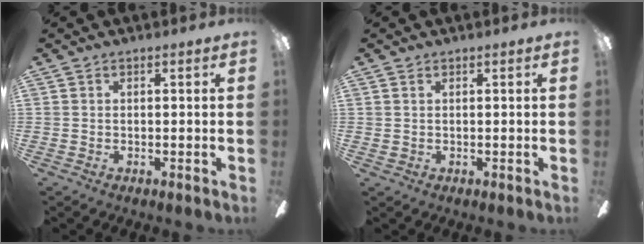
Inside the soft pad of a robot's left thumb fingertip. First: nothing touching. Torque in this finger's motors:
{"motor_torque": [-0.36, 0.27, -0.34, 0.00, -0.01]}